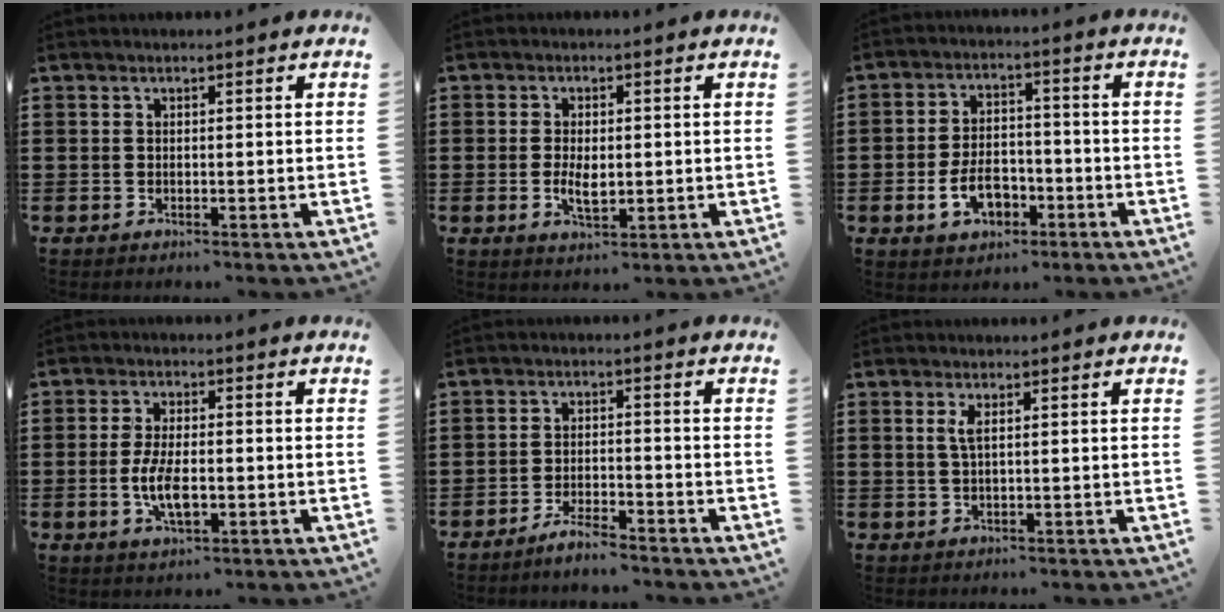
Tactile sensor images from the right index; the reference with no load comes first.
{"total": 3.5, "force": [-0.3, 1.7, 3.0], "torque": [-0.056, 0.003, -0.005]}
{"total": 6.4, "force": [-2.5, 4.0, 4.3], "torque": [-0.077, 0.006, -0.049]}
{"total": 7.0, "force": [-1.8, 2.9, 6.1], "torque": [-0.131, -0.002, -0.036]}
{"total": 3.5, "force": [-3.3, 0.1, 1.0], "torque": [-0.026, 0.004, -0.068]}
{"total": 1.7, "force": [0.5, 0.3, 1.7], "torque": [-0.035, 0.001, 0.007]}